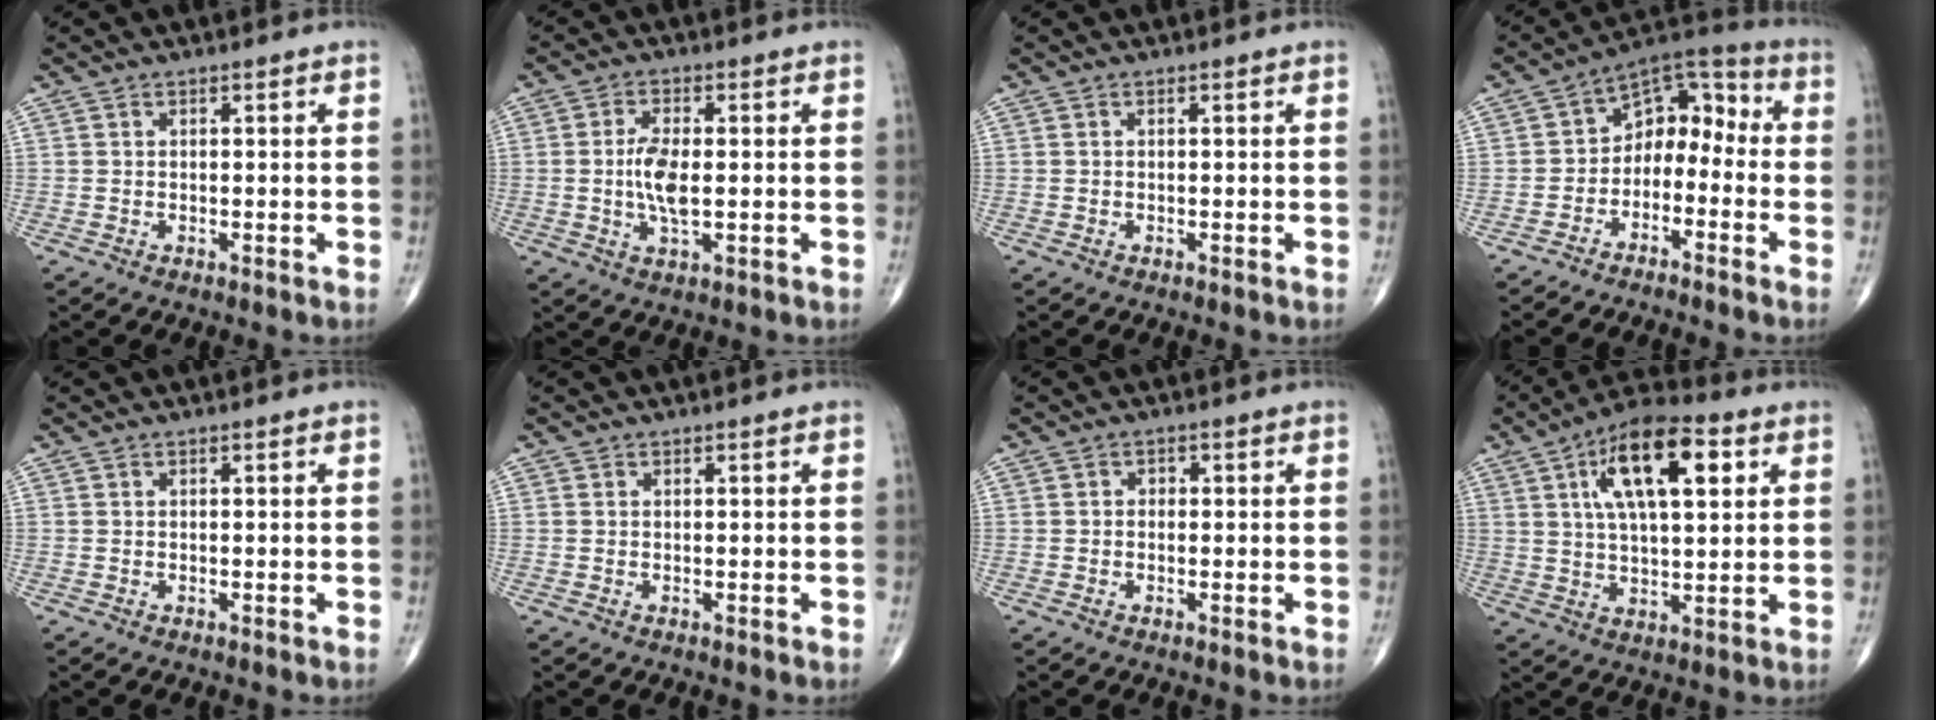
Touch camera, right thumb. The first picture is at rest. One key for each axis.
{"total": 6.3, "fx": -0.3, "fy": 2.5, "fz": 5.7, "tx": -0.120, "ty": -0.004, "tz": -0.009}
{"total": 0.0}
{"total": 10.3, "fx": -2.6, "fy": 7.2, "fz": 6.9, "tx": -0.066, "ty": 0.065, "tz": -0.060}
{"total": 0.0}
{"total": 0.0}
{"total": 1.0, "fx": -0.1, "fy": 0.9, "fz": 0.5, "tx": 0.002, "ty": 0.004, "tz": -0.006}
{"total": 16.1, "fx": 5.6, "fy": 6.7, "fz": 13.5, "tx": -0.210, "ty": 0.001, "tz": 0.088}